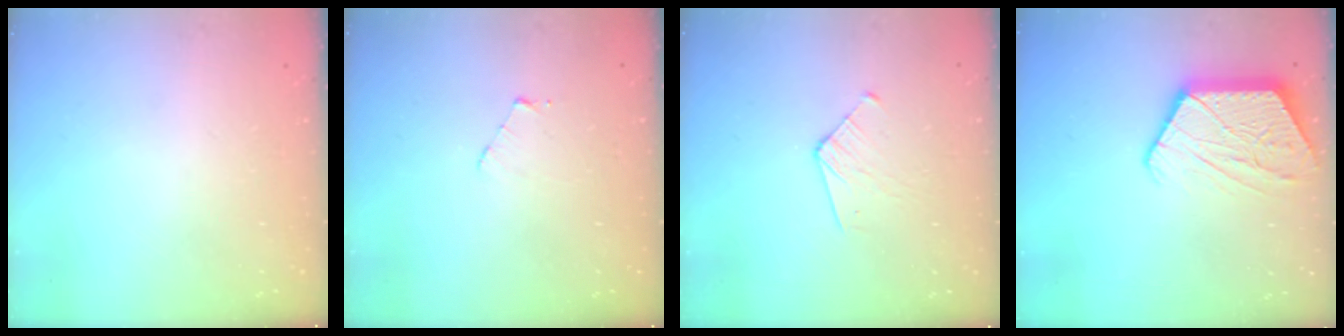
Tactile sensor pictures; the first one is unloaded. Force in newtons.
{"total": 3.8, "press": 3.8, "slide": 0.3}
{"total": 5.7, "press": 5.7, "slide": 0.4}
{"total": 13.8, "press": 13.8, "slide": 1.0}